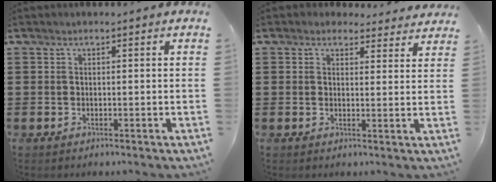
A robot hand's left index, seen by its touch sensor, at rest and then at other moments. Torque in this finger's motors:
{"motor_torque": [1.07, -1.07, 0.23, -0.01]}